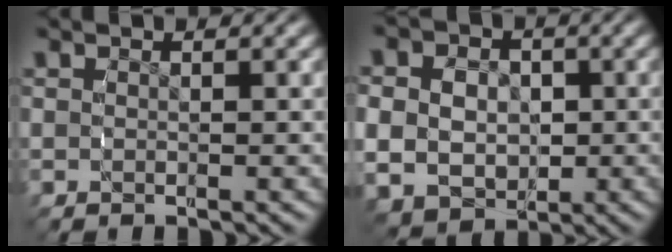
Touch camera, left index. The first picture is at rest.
{"total": 8.2, "force": [-1.0, 7.1, 3.9], "torque": [-0.092, -0.040, -0.008]}